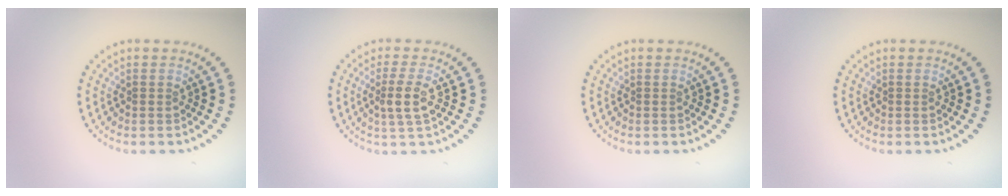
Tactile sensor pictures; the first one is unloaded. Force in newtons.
{"total": 2.5, "press": 2.2, "slide": 1.2}
{"total": 0.0}
{"total": 0.0}